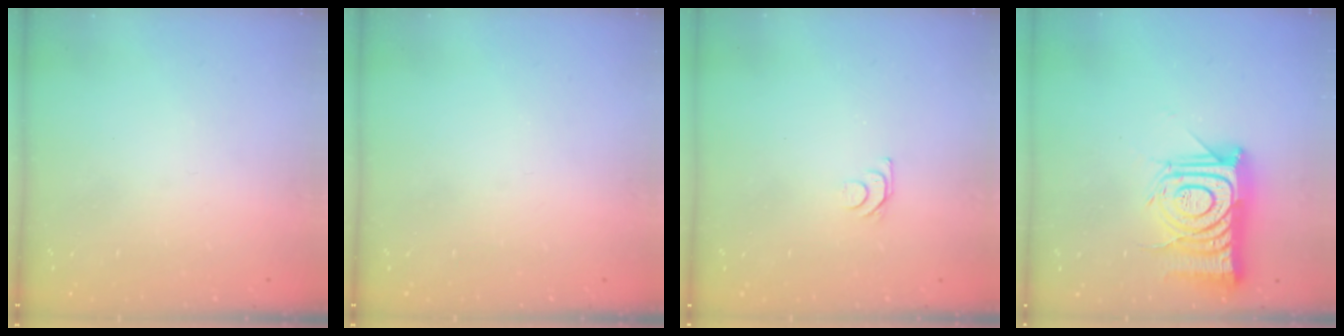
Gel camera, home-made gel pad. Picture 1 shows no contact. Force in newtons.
{"total": 0.0}
{"total": 5.1, "press": 5.0, "slide": 0.7}
{"total": 16.2, "press": 16.1, "slide": 1.2}